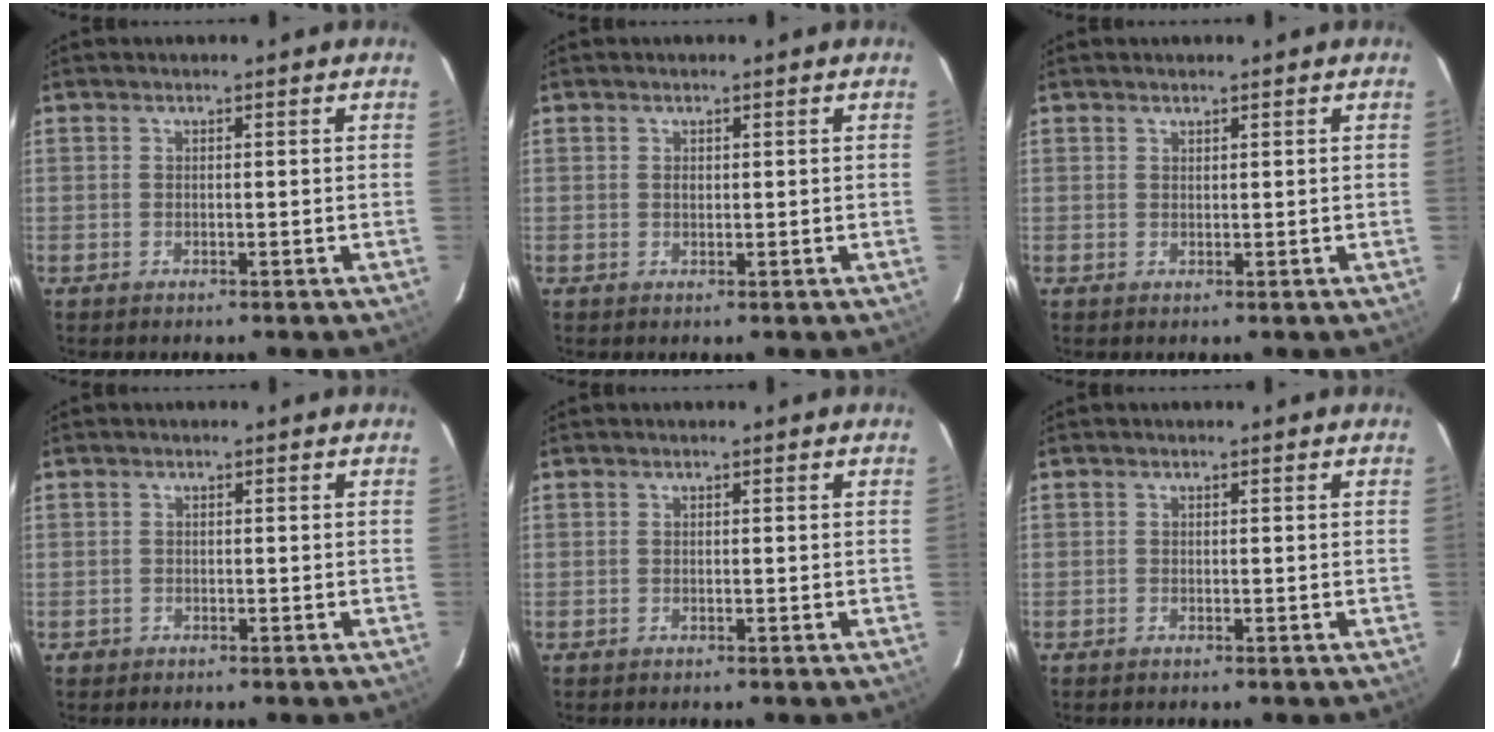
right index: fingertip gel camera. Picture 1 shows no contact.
{"total": 0.6, "force": [0.2, 0.5, 0.3], "torque": [-0.005, 0.002, 0.005]}
{"total": 0.5, "force": [0.5, 0.1, 0.0], "torque": [0.000, 0.001, 0.010]}
{"total": 1.1, "force": [-0.5, 1.0, 0.0], "torque": [-0.002, 0.003, -0.006]}
{"total": 0.0}
{"total": 0.0}